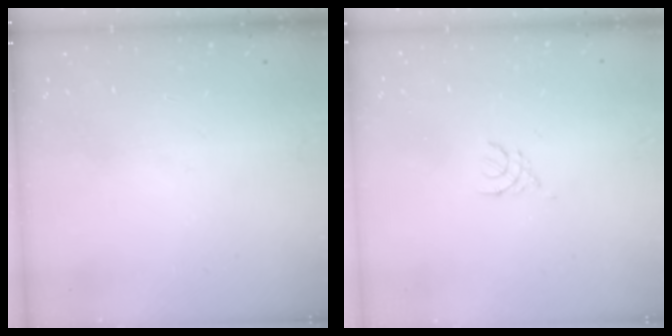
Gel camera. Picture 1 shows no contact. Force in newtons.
{"total": 1.8, "press": 1.7, "slide": 0.4}